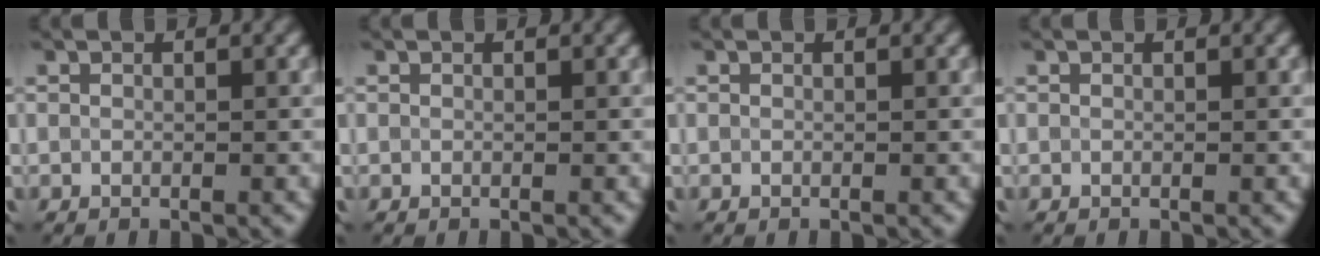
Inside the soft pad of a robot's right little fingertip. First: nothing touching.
{"total": 0.0}
{"total": 0.0}
{"total": 0.0}